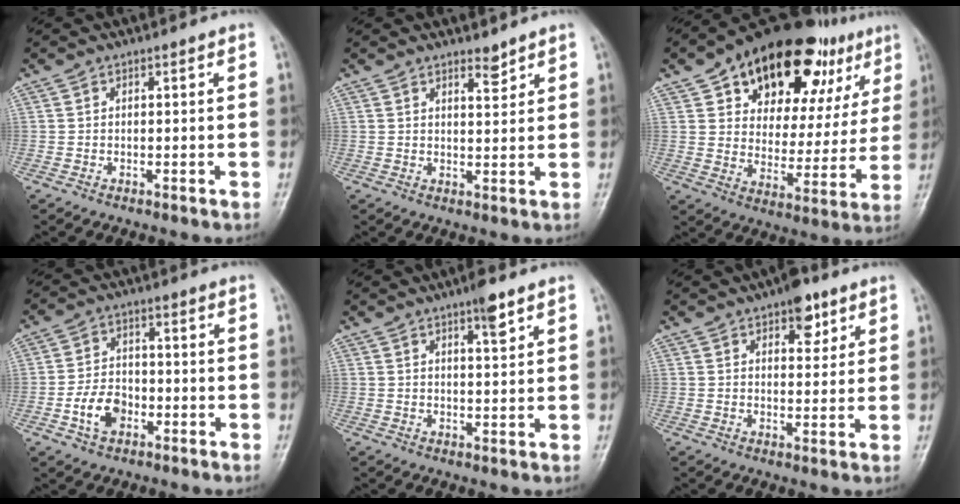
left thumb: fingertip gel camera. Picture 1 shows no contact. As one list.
[{"total": 2.6, "force": [2.2, 0.8, 1.2], "torque": [-0.010, -0.018, 0.036]}, {"total": 26.6, "force": [14.8, 13.4, 17.5], "torque": [-0.206, -0.018, 0.223]}, {"total": 6.8, "force": [-2.6, 4.7, 4.1], "torque": [-0.061, 0.019, -0.051]}, {"total": 4.1, "force": [2.6, 0.7, 3.1], "torque": [-0.046, -0.014, 0.041]}, {"total": 6.2, "force": [3.6, 3.1, 4.0], "torque": [-0.026, -0.015, 0.046]}]